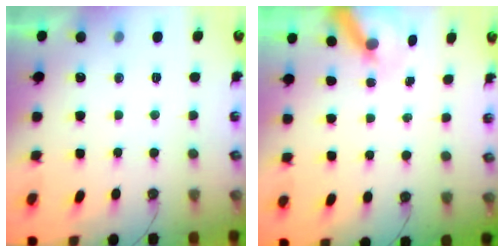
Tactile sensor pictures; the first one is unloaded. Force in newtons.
{"total": 5.4, "press": 5.4, "slide": 0.4}